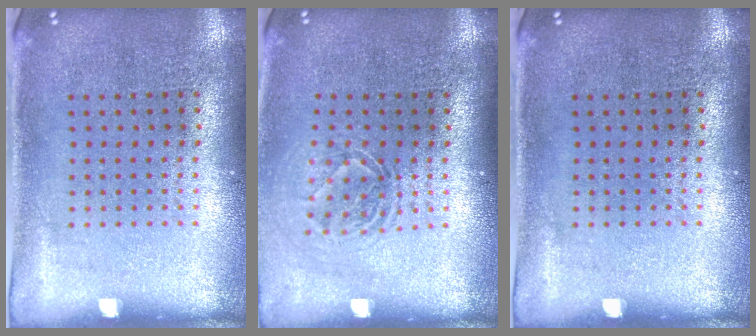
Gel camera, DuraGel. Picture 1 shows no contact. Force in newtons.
{"total": 1.6, "press": 1.3, "slide": 1.1}
{"total": 0.0}